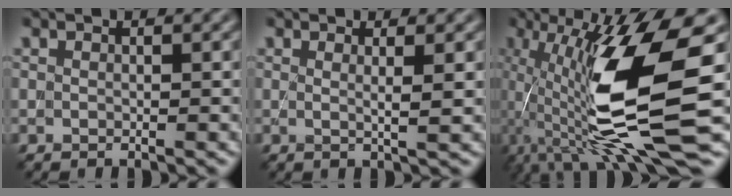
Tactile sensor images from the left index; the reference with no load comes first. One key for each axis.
{"total": 1.8, "fx": 0.5, "fy": 0.4, "fz": 1.7, "tx": -0.026, "ty": 0.000, "tz": 0.000}
{"total": 13.5, "fx": -0.7, "fy": 3.6, "fz": 13.0, "tx": -0.240, "ty": -0.009, "tz": -0.008}